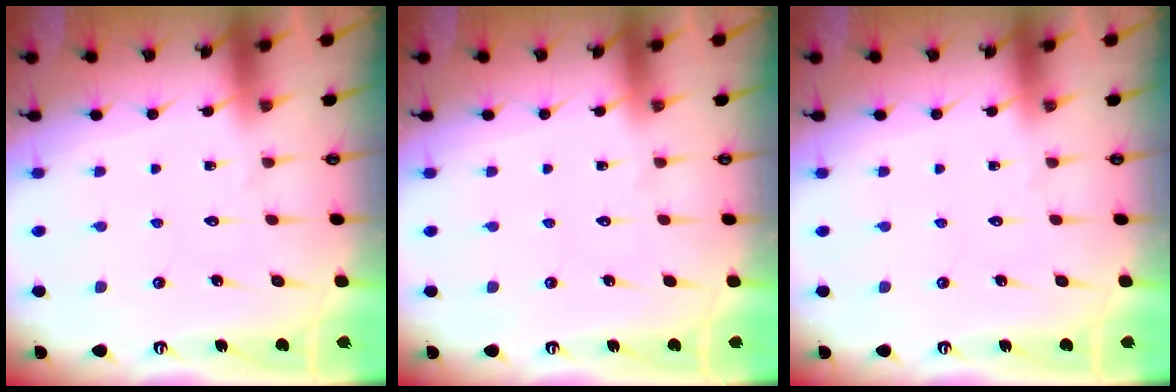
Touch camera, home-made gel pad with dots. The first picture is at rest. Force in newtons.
{"total": 0.0}
{"total": 0.0}